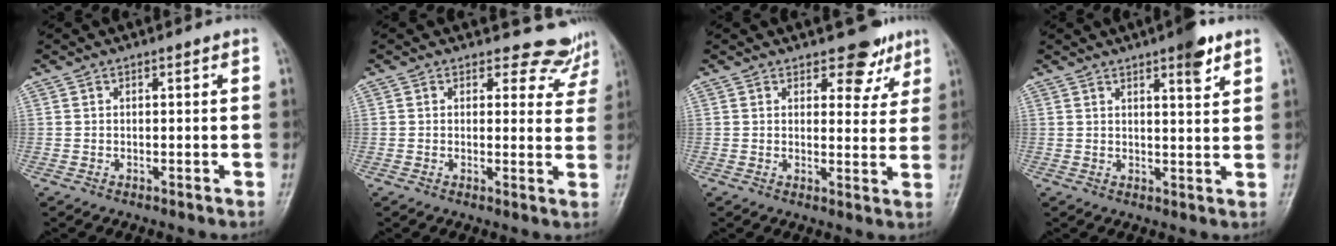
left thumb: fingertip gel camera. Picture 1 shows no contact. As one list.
[{"total": 5.9, "force": [5.3, 2.4, -0.7], "torque": [0.045, -0.039, 0.042]}, {"total": 6.6, "force": [4.5, 3.6, 3.3], "torque": [-0.004, -0.024, 0.059]}, {"total": 5.7, "force": [3.6, 1.4, 4.2], "torque": [-0.049, -0.019, 0.047]}]